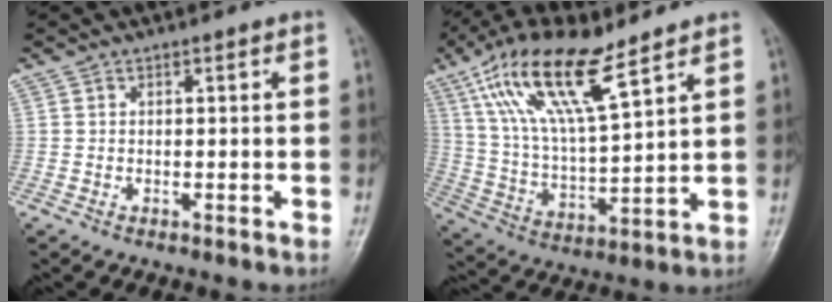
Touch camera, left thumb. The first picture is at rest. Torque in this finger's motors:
{"motor_torque": [0.40, 0.41, 1.70, -1.07, 0.60]}